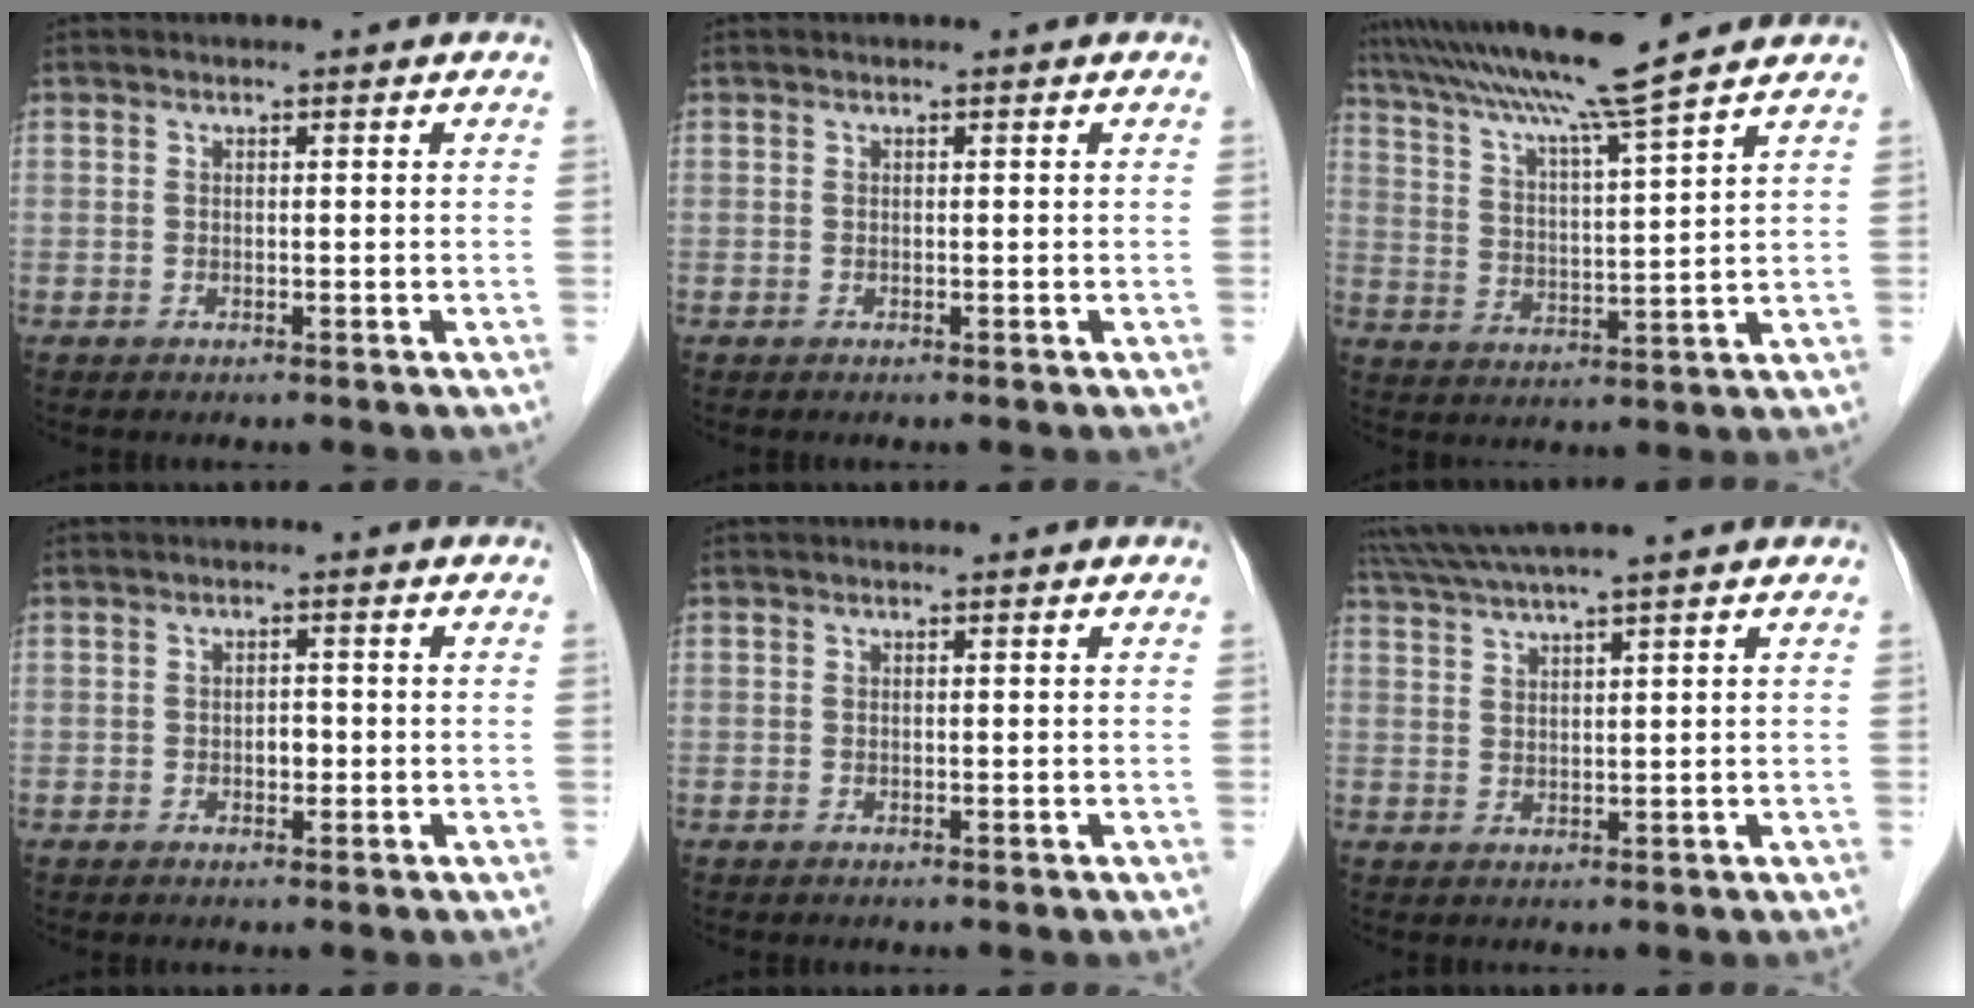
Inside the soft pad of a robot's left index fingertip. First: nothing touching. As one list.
[{"total": 0.0}, {"total": 13.4, "force": [11.3, -2.0, 6.8], "torque": [-0.123, 0.005, 0.184]}, {"total": 1.6, "force": [-0.5, 1.0, 1.2], "torque": [-0.016, 0.003, -0.006]}, {"total": 0.0}, {"total": 7.6, "force": [6.5, -1.6, 3.6], "torque": [-0.063, 0.028, 0.110]}]